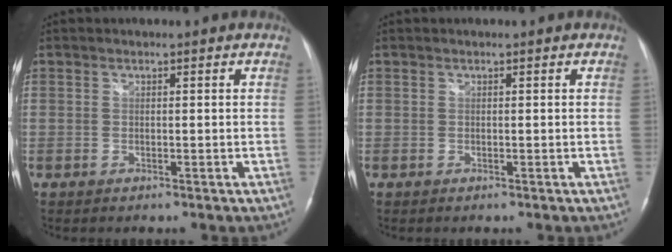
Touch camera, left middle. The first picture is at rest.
{"total": 0.0}